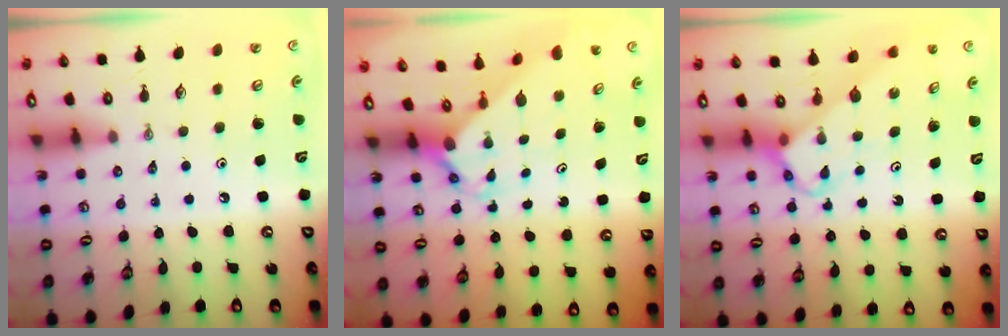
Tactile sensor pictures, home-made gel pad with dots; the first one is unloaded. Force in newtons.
{"total": 2.8, "press": 2.8, "slide": 0.3}
{"total": 3.8, "press": 3.8, "slide": 0.2}